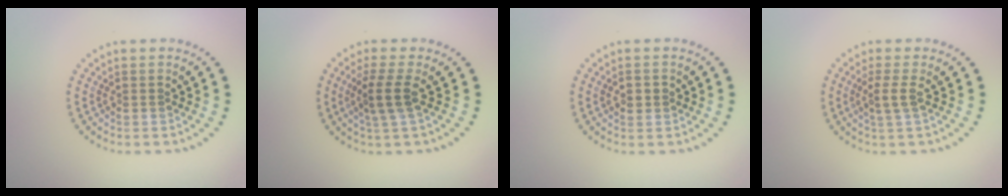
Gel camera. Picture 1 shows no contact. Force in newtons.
{"total": 2.5, "press": 1.9, "slide": 1.6}
{"total": 1.0, "press": 0.9, "slide": 0.2}
{"total": 1.7, "press": 1.3, "slide": 1.1}